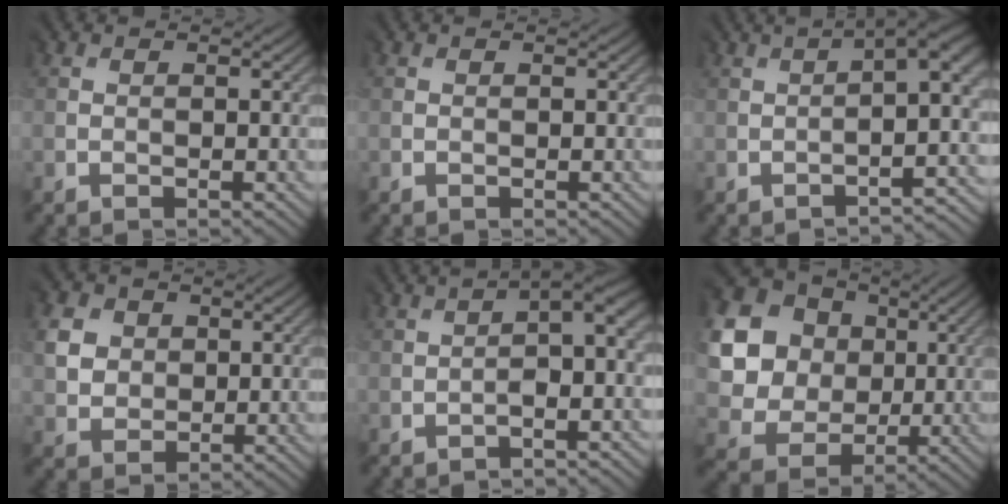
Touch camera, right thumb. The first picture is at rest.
{"total": 0.0}
{"total": 5.6, "force": [-1.7, 1.1, 5.2], "torque": [-0.045, 0.009, -0.024]}
{"total": 3.8, "force": [1.5, 3.5, 0.2], "torque": [-0.029, 0.001, 0.023]}
{"total": 2.1, "force": [-1.1, -0.1, 1.8], "torque": [-0.023, 0.009, -0.022]}
{"total": 17.4, "force": [5.3, 15.5, 6.0], "torque": [-0.234, 0.040, 0.112]}